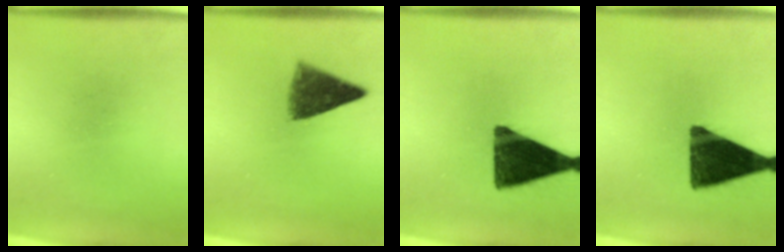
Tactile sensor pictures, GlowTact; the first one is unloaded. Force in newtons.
{"total": 7.1}
{"total": 14.9}
{"total": 14.9}